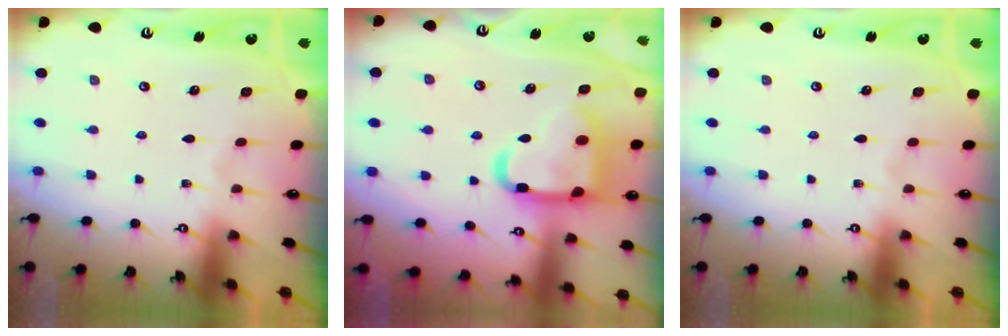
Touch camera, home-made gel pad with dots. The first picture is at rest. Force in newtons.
{"total": 19.3, "press": 19.2, "slide": 1.9}
{"total": 0.0}